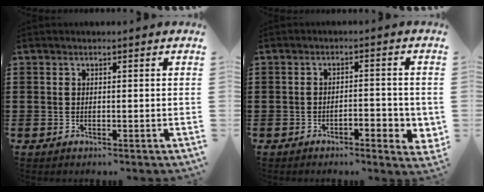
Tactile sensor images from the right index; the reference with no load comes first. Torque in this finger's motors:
{"motor_torque": [0.56, -0.56, 0.18, 0.05]}